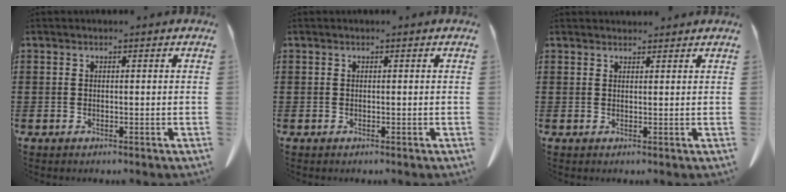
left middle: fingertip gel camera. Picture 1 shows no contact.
{"total": 0.0}
{"total": 1.3, "force": [1.3, 0.3, 0.1], "torque": [0.003, -0.002, 0.023]}